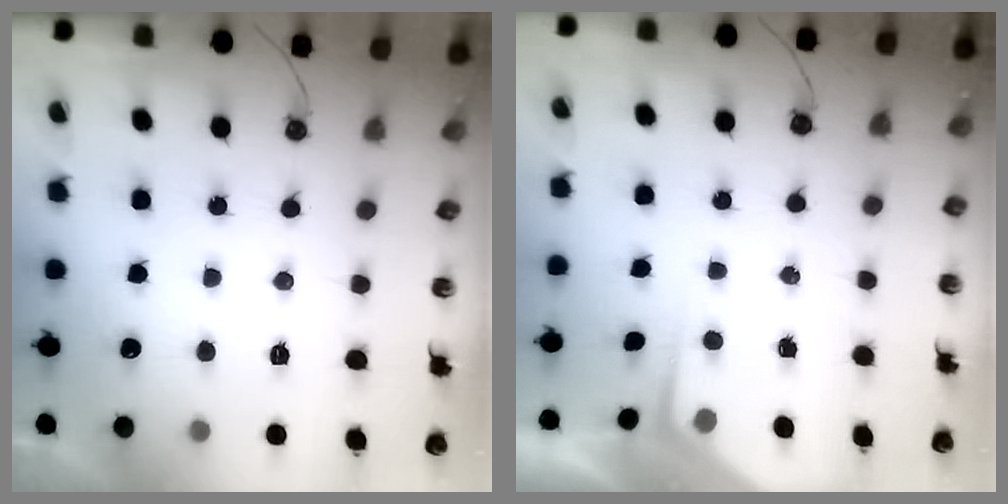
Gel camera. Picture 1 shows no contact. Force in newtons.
{"total": 2.7, "press": 2.7, "slide": 0.3}